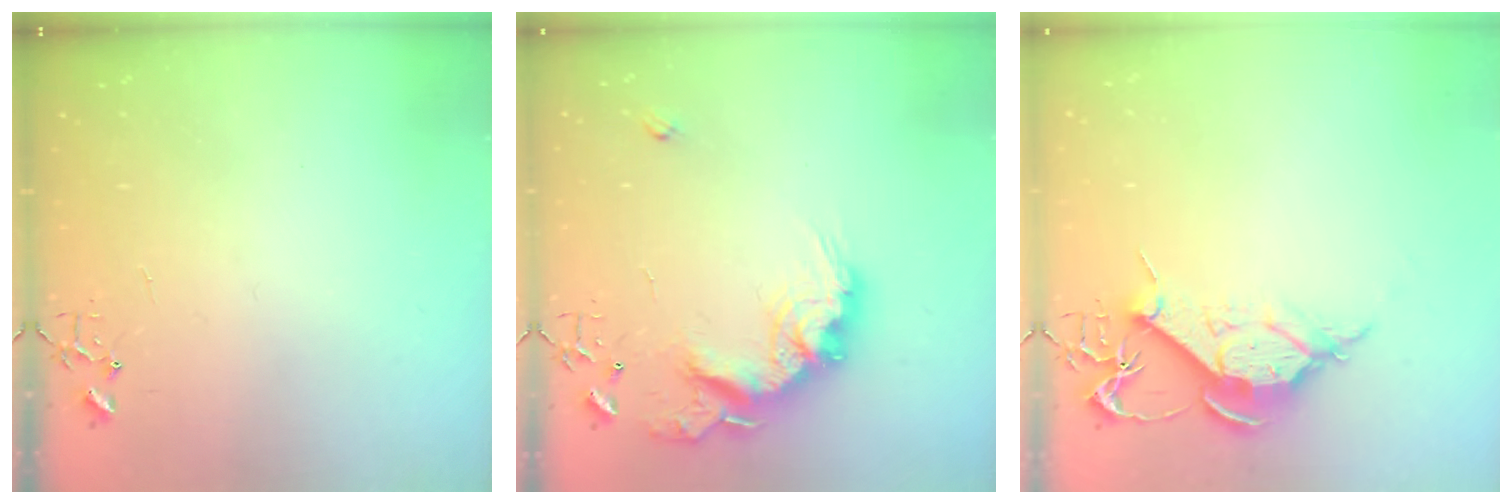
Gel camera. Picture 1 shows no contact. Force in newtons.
{"total": 18.2, "press": 18.0, "slide": 2.2}
{"total": 10.4, "press": 10.3, "slide": 1.1}